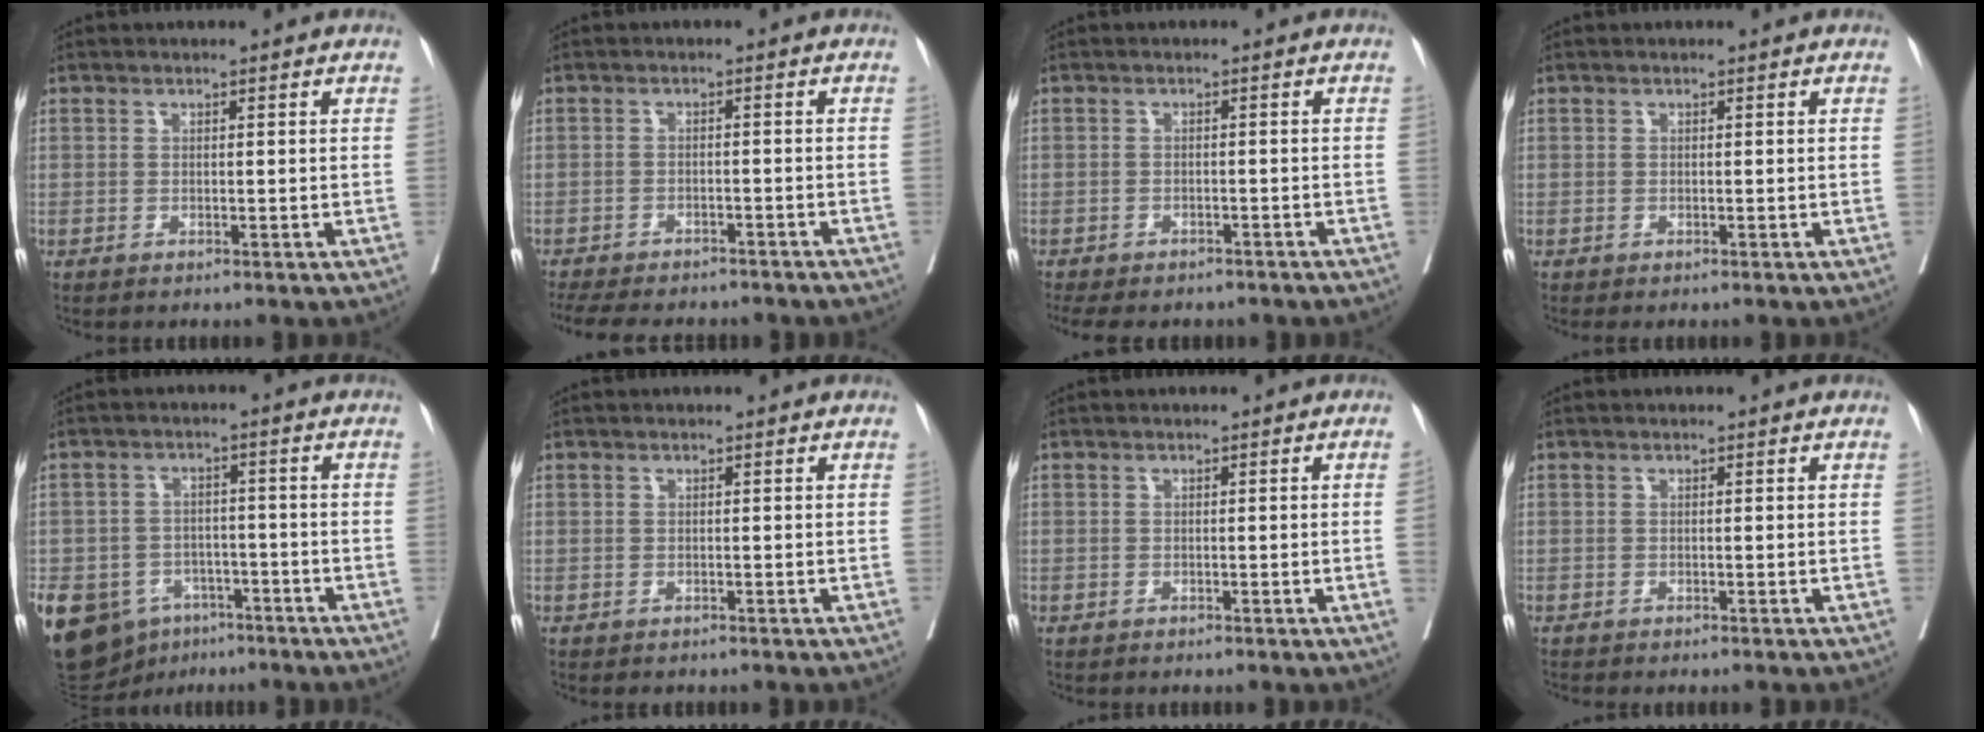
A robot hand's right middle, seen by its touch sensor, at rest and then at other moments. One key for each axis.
{"total": 16.2, "fx": -14.1, "fy": 4.5, "fz": 6.7, "tx": -0.148, "ty": -0.016, "tz": -0.180}
{"total": 11.7, "fx": -9.8, "fy": 4.0, "fz": 4.9, "tx": -0.087, "ty": -0.003, "tz": -0.116}
{"total": 0.0}
{"total": 17.3, "fx": -9.4, "fy": 12.1, "fz": 7.9, "tx": -0.191, "ty": 0.005, "tz": -0.136}
{"total": 0.8, "fx": -0.7, "fy": 0.5, "fz": 0.1, "tx": -0.006, "ty": 0.002, "tz": -0.010}
{"total": 0.8, "fx": -0.2, "fy": -0.2, "fz": 0.7, "tx": -0.009, "ty": 0.003, "tz": -0.003}
{"total": 0.8, "fx": -0.7, "fy": 0.0, "fz": 0.2, "tx": 0.001, "ty": 0.001, "tz": -0.013}